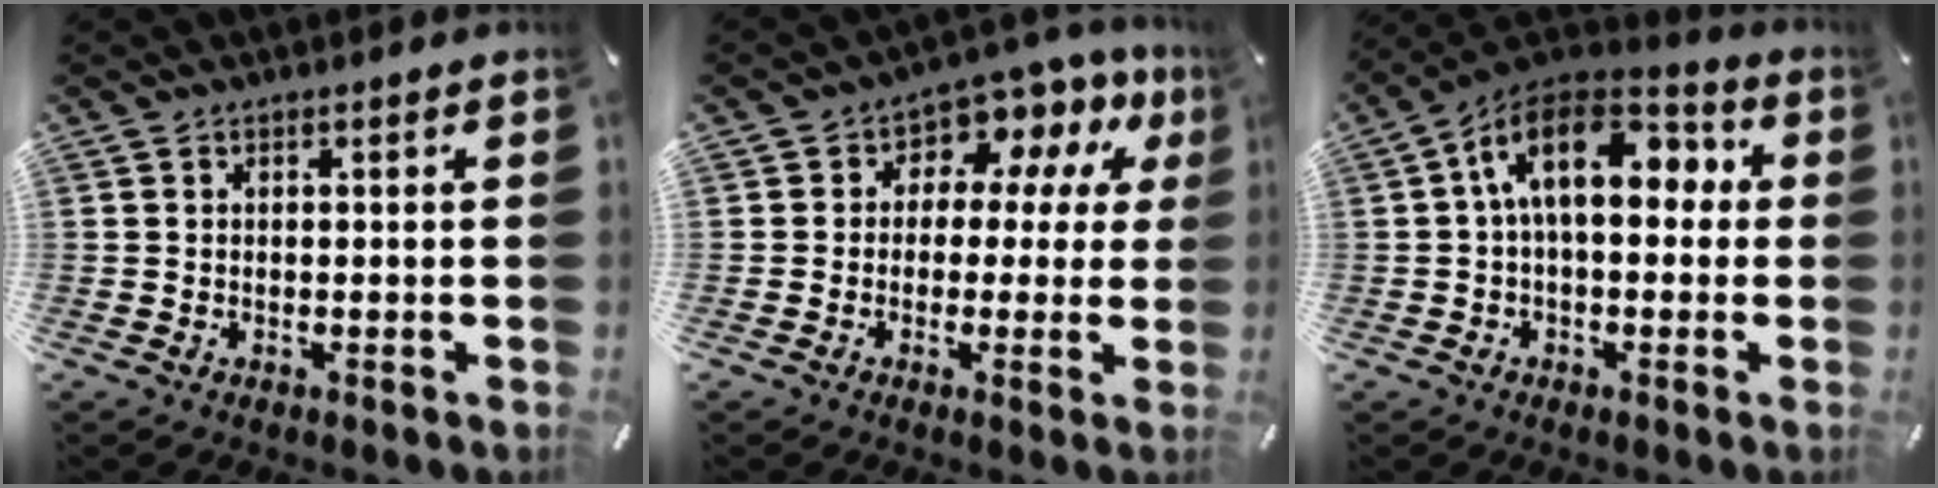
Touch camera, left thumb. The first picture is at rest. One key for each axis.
{"total": 7.2, "fx": 3.0, "fy": 5.5, "fz": 3.6, "tx": -0.058, "ty": -0.024, "tz": 0.052}
{"total": 15.4, "fx": 2.8, "fy": 8.9, "fz": 12.2, "tx": -0.219, "ty": 0.004, "tz": 0.048}